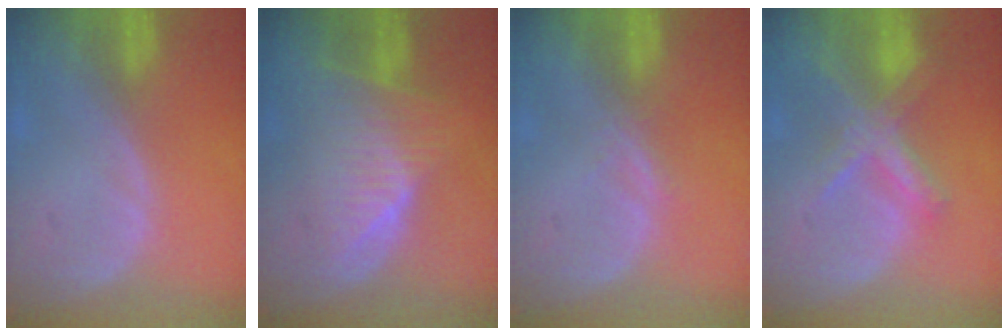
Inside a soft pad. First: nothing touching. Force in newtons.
{"total": 7.7, "press": 6.9, "slide": 3.5}
{"total": 1.5, "press": 1.3, "slide": 0.8}
{"total": 7.2, "press": 6.1, "slide": 3.9}